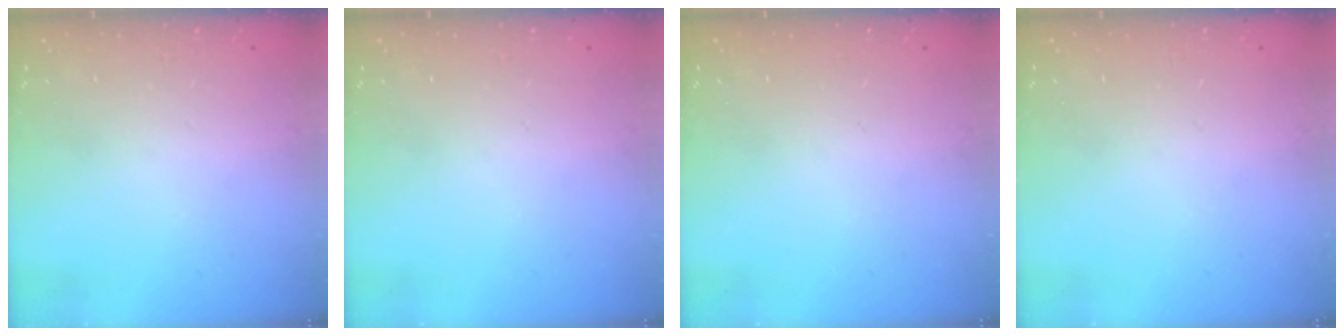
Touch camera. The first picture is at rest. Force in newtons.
{"total": 0.0}
{"total": 0.0}
{"total": 0.0}